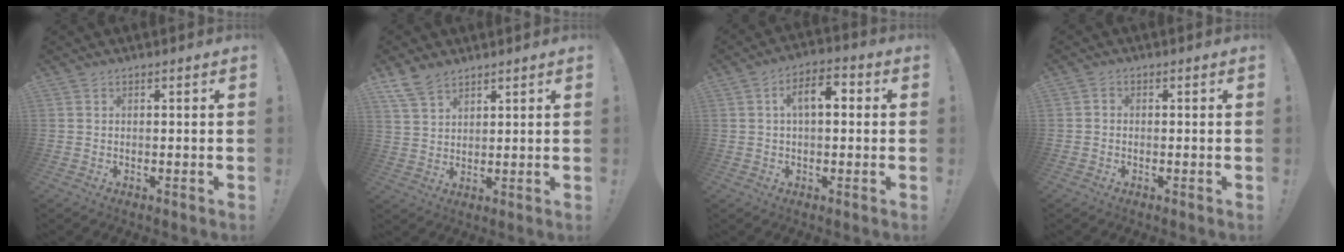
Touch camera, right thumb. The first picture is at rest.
{"total": 5.2, "force": [3.3, 3.4, 2.2], "torque": [-0.040, -0.008, 0.064]}
{"total": 7.7, "force": [1.0, 3.8, 6.6], "torque": [-0.100, 0.011, 0.013]}
{"total": 1.1, "force": [-0.6, 0.6, 0.6], "torque": [-0.010, 0.003, -0.011]}